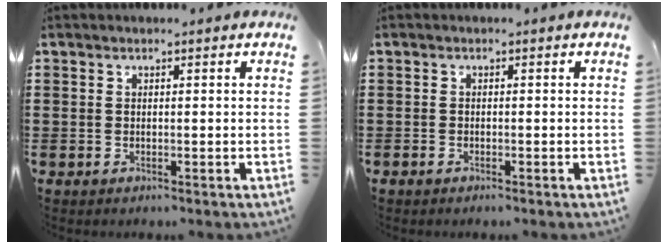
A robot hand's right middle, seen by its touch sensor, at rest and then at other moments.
{"total": 0.6, "force": [-0.5, 0.2, 0.2], "torque": [-0.006, -0.002, -0.009]}